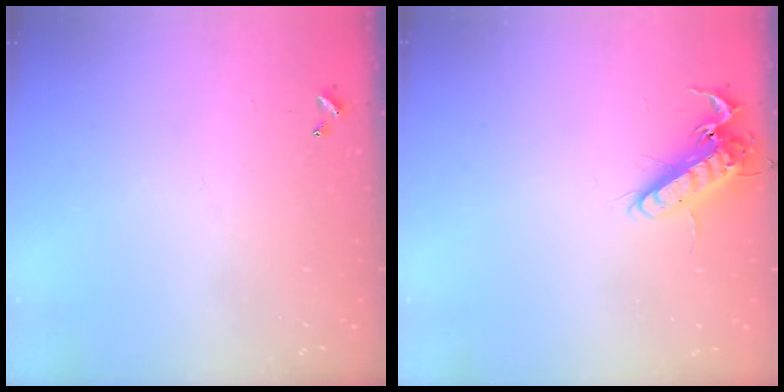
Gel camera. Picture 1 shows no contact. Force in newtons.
{"total": 13.8, "press": 13.7, "slide": 2.0}